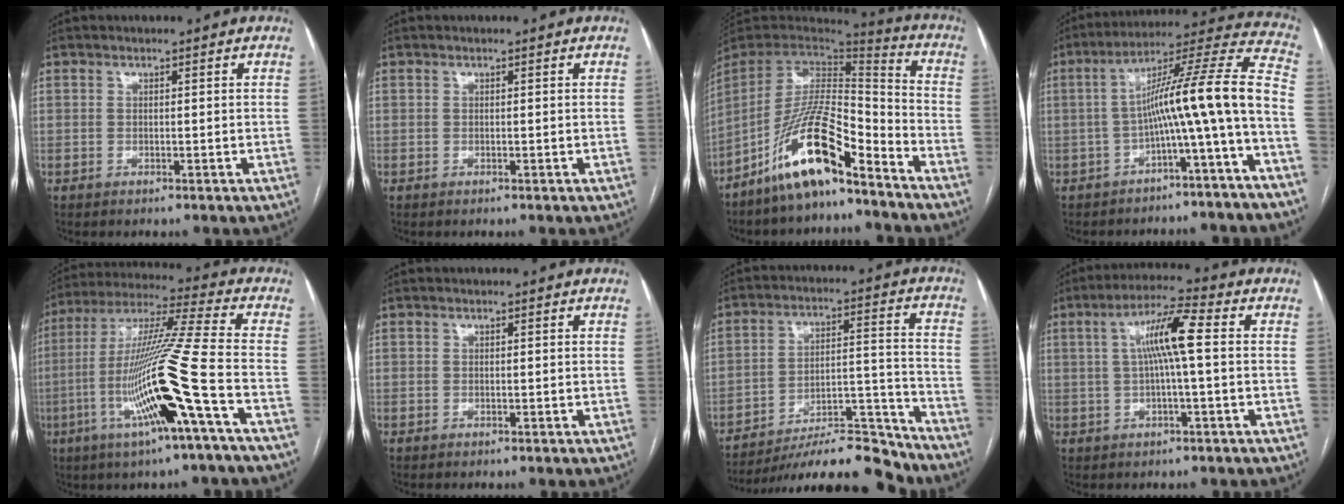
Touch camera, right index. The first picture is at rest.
{"total": 0.0}
{"total": 15.3, "force": [-10.4, 3.1, 10.8], "torque": [-0.204, 0.011, -0.188]}
{"total": 14.6, "force": [-4.4, -1.2, 13.9], "torque": [-0.198, 0.042, -0.072]}
{"total": 18.2, "force": [-5.7, -1.5, 17.2], "torque": [-0.340, -0.010, -0.112]}
{"total": 0.0}
{"total": 18.6, "force": [-17.0, 2.9, 6.8], "torque": [-0.085, 0.031, -0.265]}
{"total": 8.0, "force": [0.9, 0.3, 7.9], "torque": [-0.145, 0.018, 0.015]}